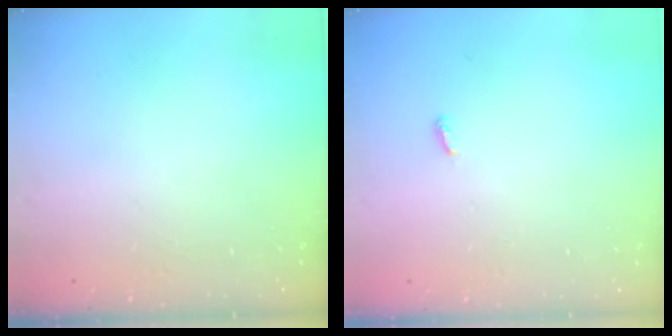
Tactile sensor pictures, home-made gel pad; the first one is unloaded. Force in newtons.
{"total": 2.6, "press": 2.6, "slide": 0.2}